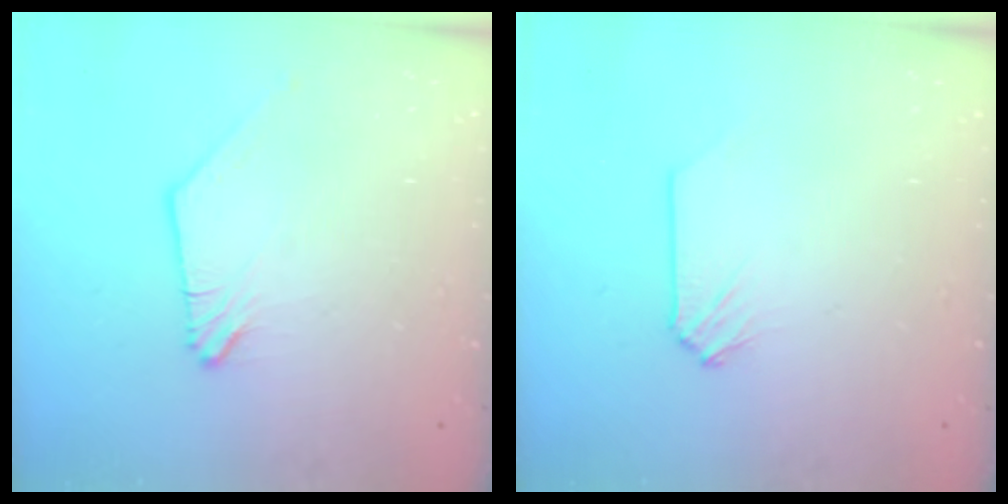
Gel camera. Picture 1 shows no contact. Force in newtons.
{"total": 0.0}